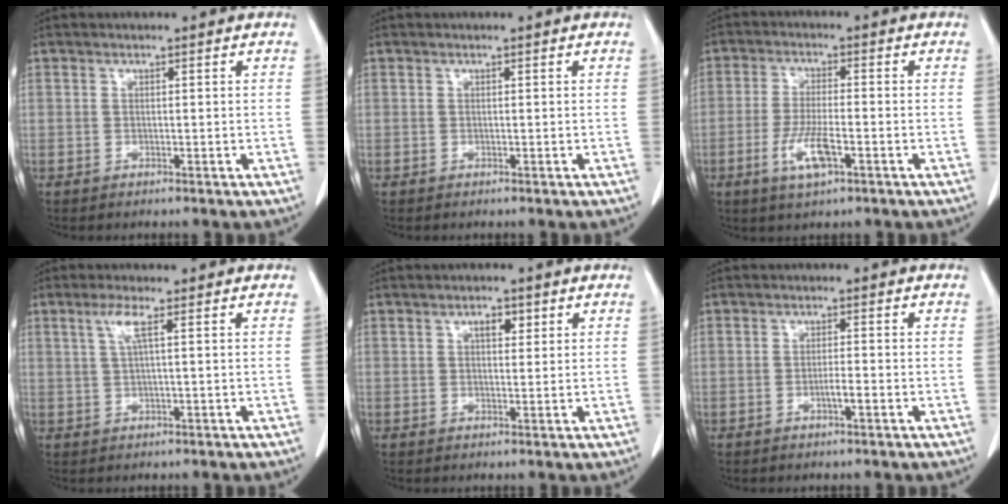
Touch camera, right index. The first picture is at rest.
{"total": 0.0}
{"total": 7.0, "force": [-2.9, 1.8, 6.1], "torque": [-0.124, -0.007, -0.048]}
{"total": 3.3, "force": [1.1, 0.3, 3.1], "torque": [-0.067, 0.008, 0.026]}
{"total": 3.0, "force": [1.2, 1.6, 2.2], "torque": [-0.039, 0.005, 0.020]}
{"total": 2.4, "force": [-0.9, 0.5, 2.1], "torque": [-0.039, 0.002, -0.014]}